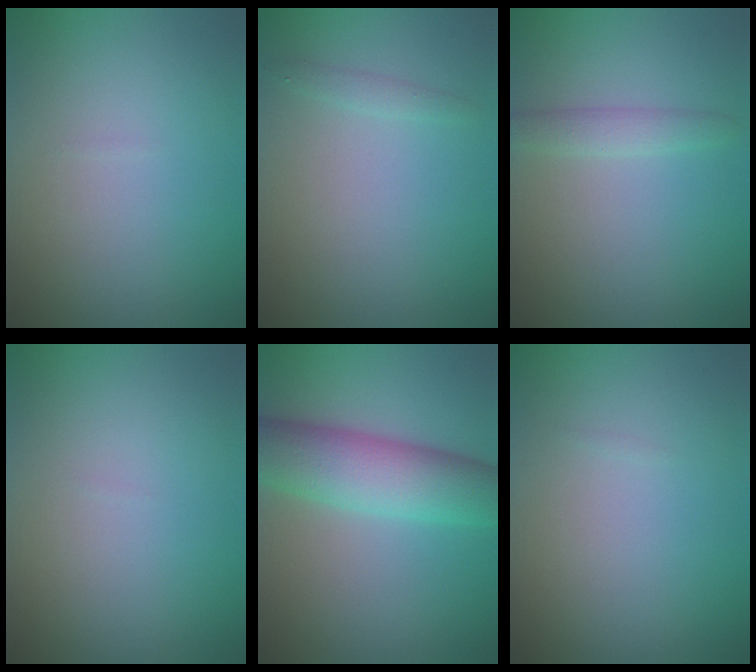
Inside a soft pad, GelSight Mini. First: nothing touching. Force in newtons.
{"total": 0.8, "press": 0.8, "slide": 0.1}
{"total": 1.6, "press": 1.6, "slide": 0.0}
{"total": 0.0}
{"total": 7.3, "press": 7.3, "slide": 0.1}
{"total": 0.0}